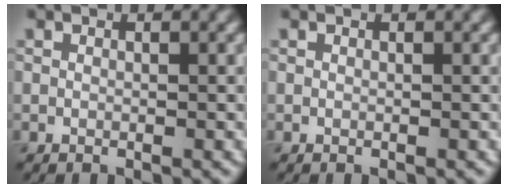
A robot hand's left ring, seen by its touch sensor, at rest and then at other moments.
{"total": 0.0}